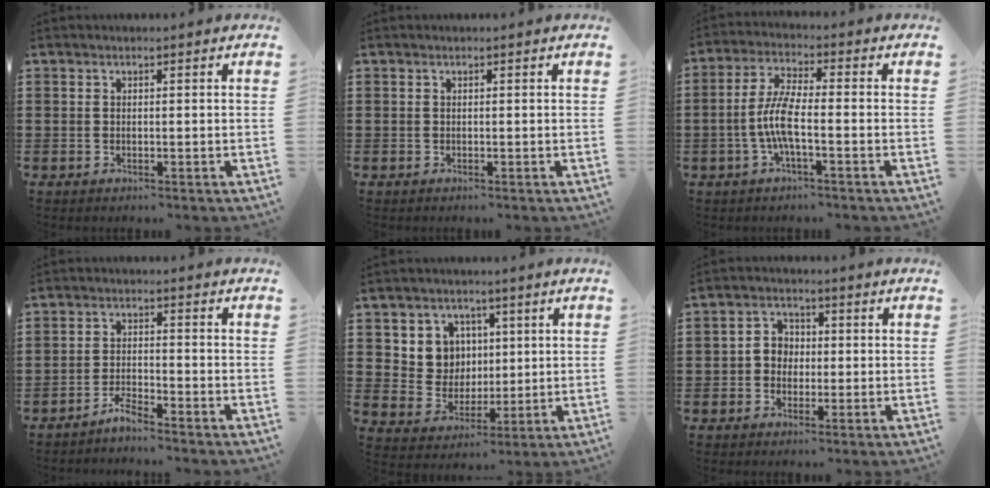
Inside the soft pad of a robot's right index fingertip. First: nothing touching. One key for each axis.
{"total": 0.0}
{"total": 6.6, "fx": -1.8, "fy": 1.7, "fz": 6.1, "tx": -0.149, "ty": -0.013, "tz": -0.044}
{"total": 2.9, "fx": -2.8, "fy": 0.1, "fz": 0.6, "tx": -0.016, "ty": 0.006, "tz": -0.057}
{"total": 7.1, "fx": 2.6, "fy": 6.4, "fz": 1.7, "tx": -0.060, "ty": 0.007, "tz": 0.049}
{"total": 3.4, "fx": -0.6, "fy": 3.1, "fz": 1.3, "tx": -0.036, "ty": 0.011, "tz": -0.017}